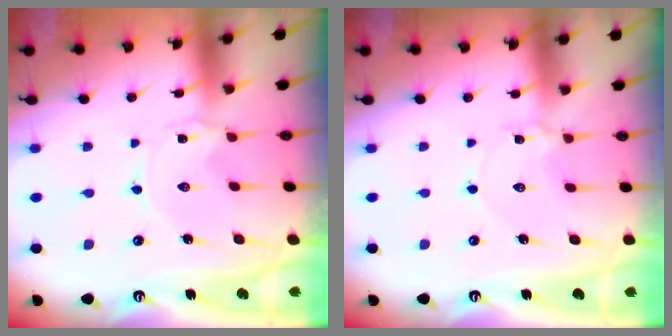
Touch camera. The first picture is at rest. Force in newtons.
{"total": 2.9, "press": 2.9, "slide": 0.4}